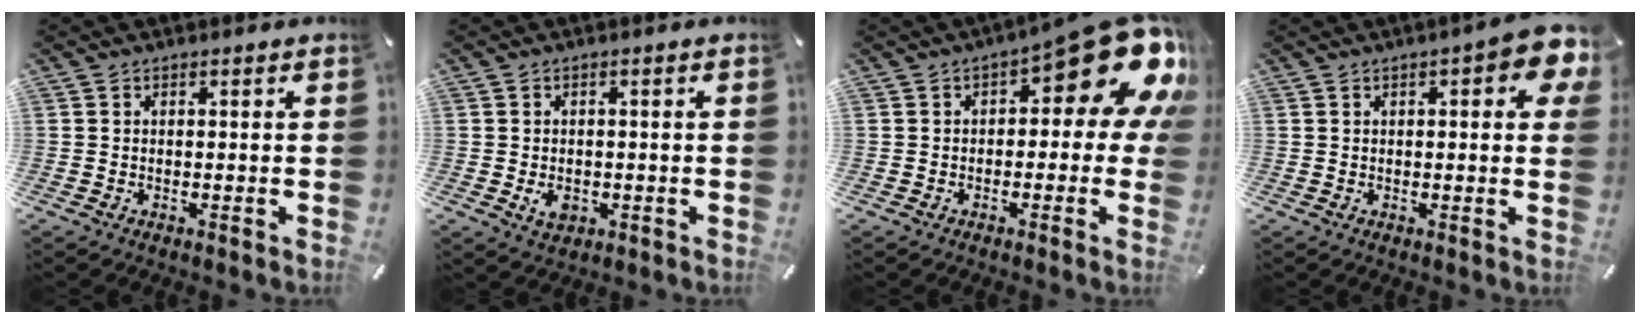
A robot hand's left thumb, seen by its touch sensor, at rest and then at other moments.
{"total": 3.4, "force": [-0.9, 2.5, 2.1], "torque": [-0.035, -0.002, -0.018]}
{"total": 17.4, "force": [7.8, 6.7, 14.0], "torque": [-0.177, -0.058, 0.127]}
{"total": 8.0, "force": [2.9, 2.9, 6.9], "torque": [-0.083, -0.012, 0.043]}